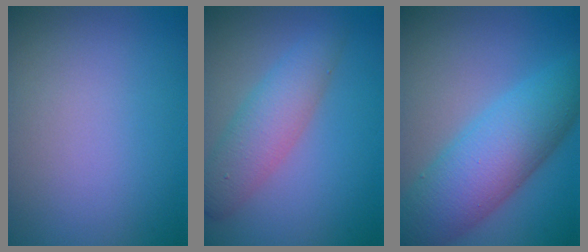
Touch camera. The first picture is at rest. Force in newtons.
{"total": 4.1, "press": 4.1, "slide": 0.1}
{"total": 8.5, "press": 8.5, "slide": 0.2}